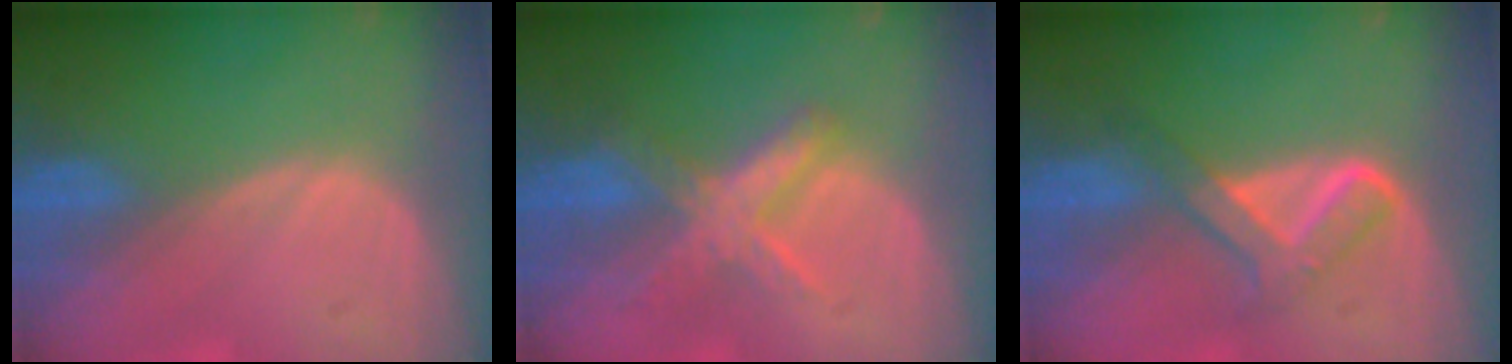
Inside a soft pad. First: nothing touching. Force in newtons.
{"total": 7.2, "press": 6.1, "slide": 3.7}
{"total": 5.2, "press": 5.2, "slide": 0.5}